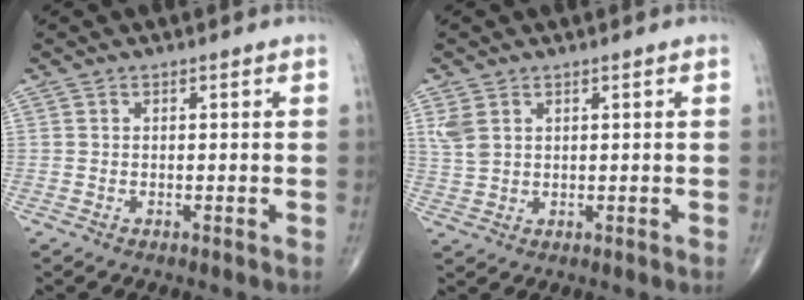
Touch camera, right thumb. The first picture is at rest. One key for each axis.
{"total": 3.5, "fx": 1.6, "fy": 2.2, "fz": 2.1, "tx": -0.047, "ty": -0.001, "tz": 0.045}